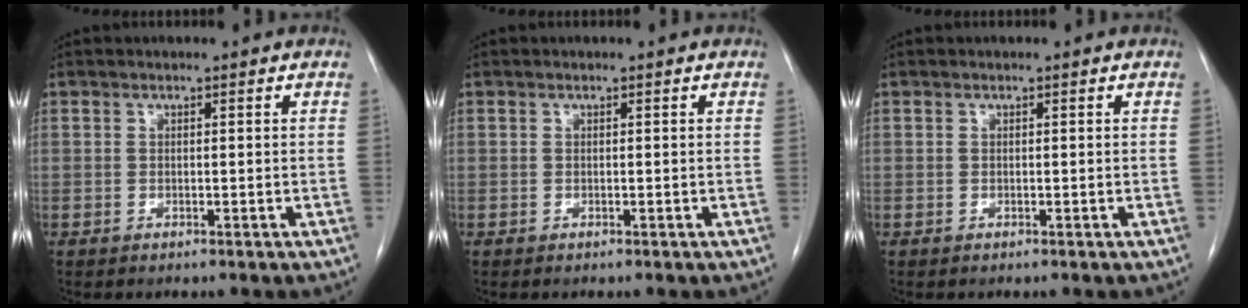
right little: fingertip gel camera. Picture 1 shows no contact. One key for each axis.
{"total": 0.0}
{"total": 0.0}